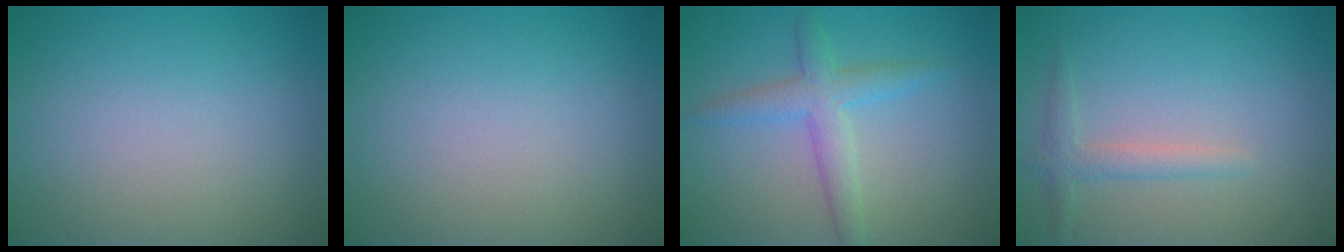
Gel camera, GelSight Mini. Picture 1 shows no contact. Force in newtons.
{"total": 0.0}
{"total": 3.3, "press": 3.3, "slide": 0.0}
{"total": 1.8, "press": 1.7, "slide": 0.1}